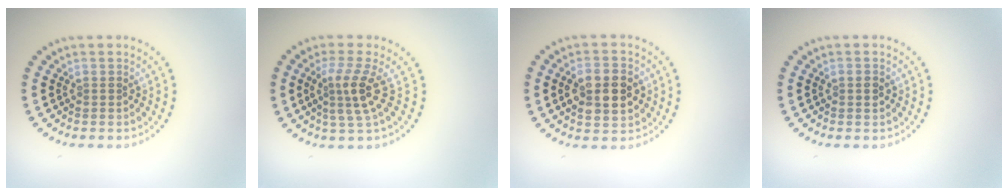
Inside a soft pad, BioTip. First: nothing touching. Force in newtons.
{"total": 3.1, "press": 2.3, "slide": 2.1}
{"total": 5.0, "press": 5.0, "slide": 0.2}
{"total": 1.2, "press": 1.2, "slide": 0.1}